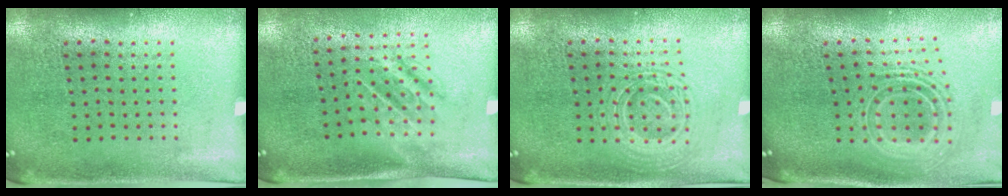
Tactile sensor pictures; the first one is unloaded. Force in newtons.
{"total": 1.6, "press": 1.2, "slide": 1.0}
{"total": 2.9, "press": 2.8, "slide": 0.6}
{"total": 2.3, "press": 1.7, "slide": 1.6}